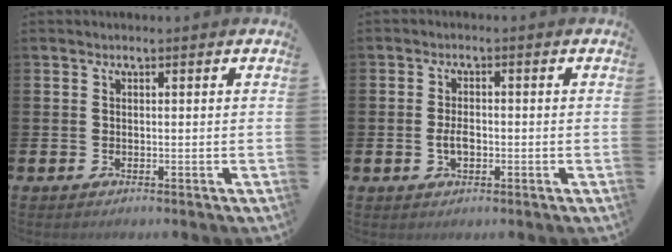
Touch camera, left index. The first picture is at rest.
{"total": 2.5, "force": [-0.7, 1.3, 2.0], "torque": [-0.028, -0.001, -0.016]}